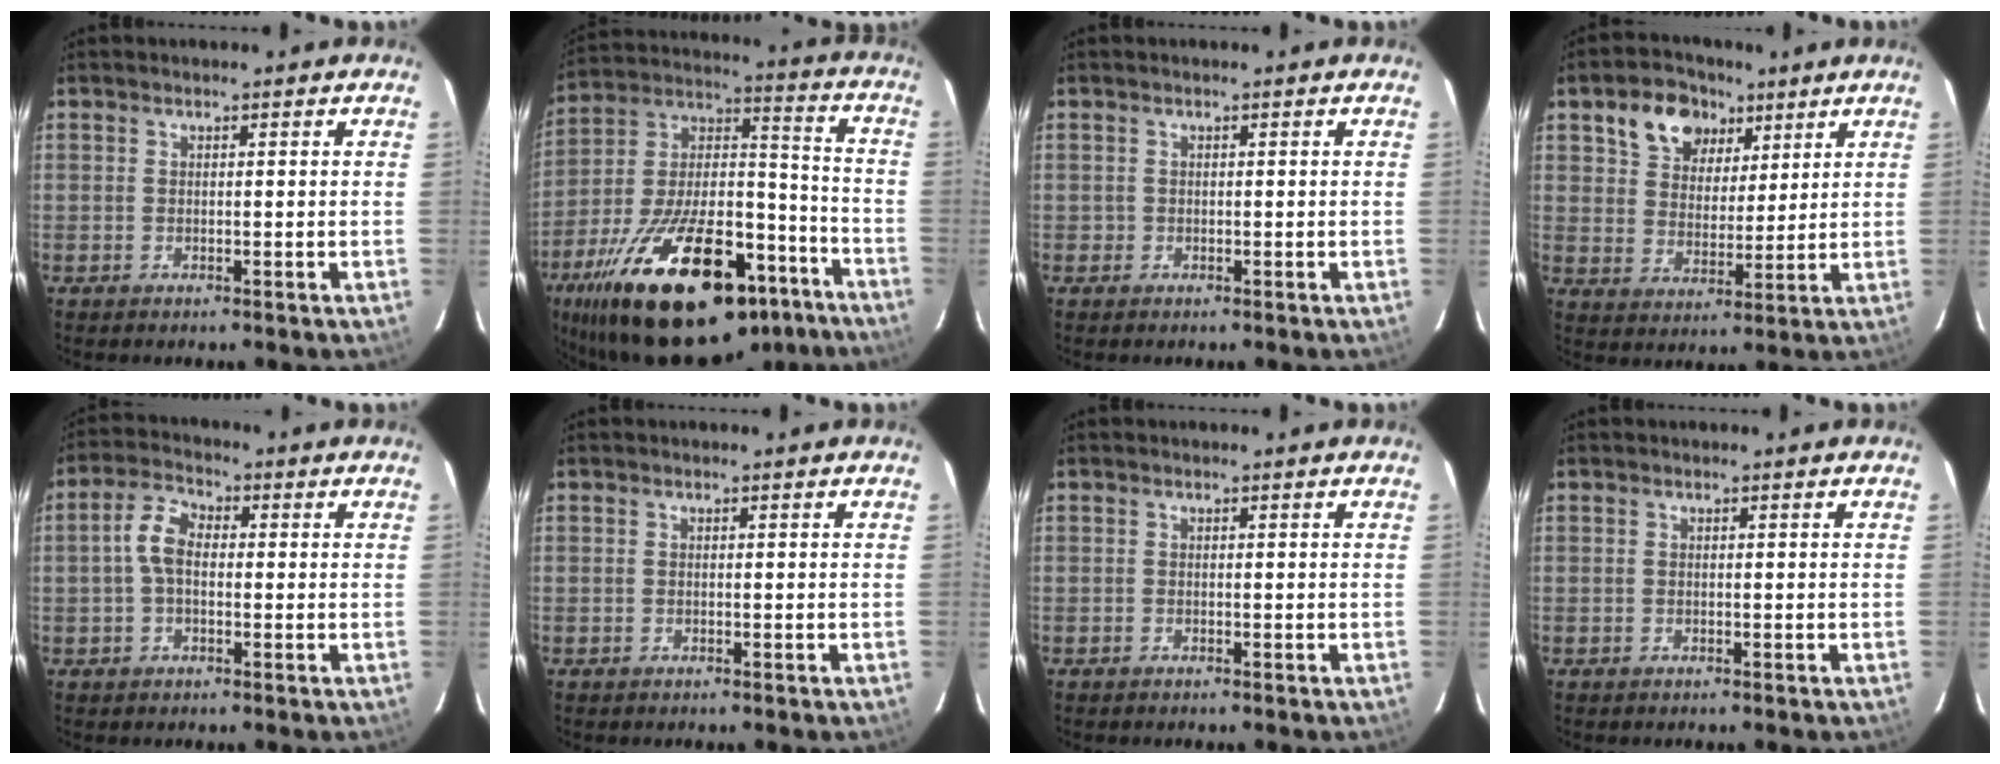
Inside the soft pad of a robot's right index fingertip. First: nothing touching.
{"total": 35.2, "force": [-22.7, 14.8, 22.5], "torque": [-0.401, 0.006, -0.335]}
{"total": 0.6, "force": [-0.3, 0.5, 0.0], "torque": [0.000, 0.000, -0.005]}
{"total": 10.7, "force": [5.9, 7.7, 4.5], "torque": [-0.095, 0.034, 0.107]}
{"total": 5.4, "force": [0.0, 3.3, 4.2], "torque": [-0.087, 0.019, 0.000]}
{"total": 0.0}
{"total": 0.0}
{"total": 0.0}